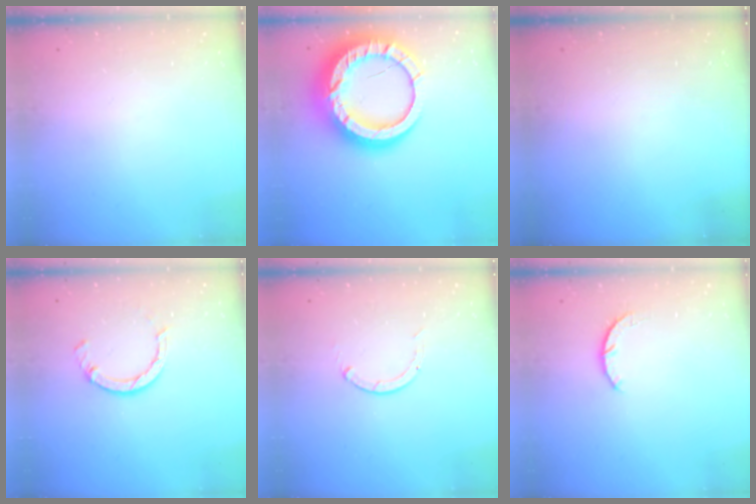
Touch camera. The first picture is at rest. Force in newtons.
{"total": 25.5, "press": 25.4, "slide": 2.4}
{"total": 0.0}
{"total": 5.8, "press": 5.8, "slide": 0.8}
{"total": 0.0}
{"total": 3.1, "press": 3.1, "slide": 0.5}